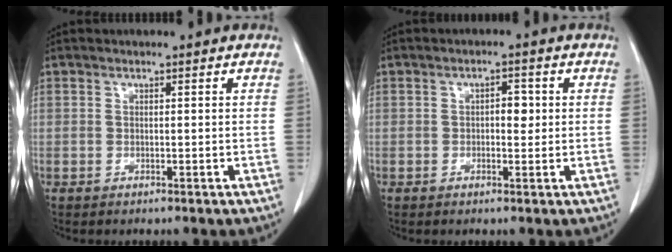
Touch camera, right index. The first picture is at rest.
{"total": 2.3, "force": [0.3, 1.2, 2.0], "torque": [-0.023, 0.007, 0.006]}